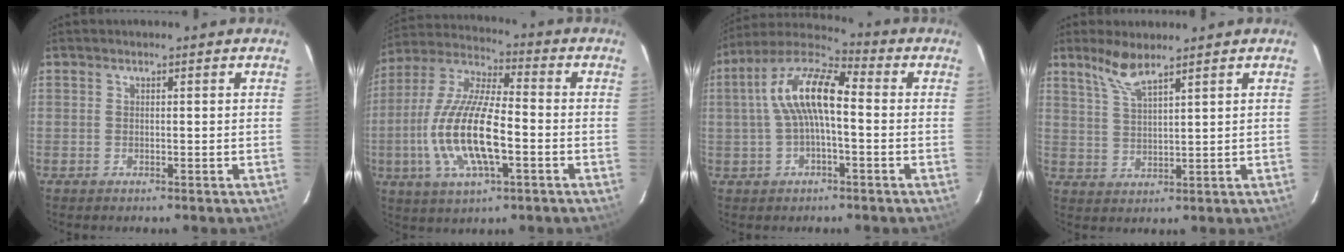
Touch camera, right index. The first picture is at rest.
{"total": 17.0, "force": [-4.1, 5.3, 15.6], "torque": [-0.323, -0.007, -0.080]}
{"total": 12.0, "force": [0.3, 4.2, 11.2], "torque": [-0.218, 0.026, -0.002]}
{"total": 5.3, "force": [4.1, 0.7, 3.2], "torque": [-0.068, 0.004, 0.089]}